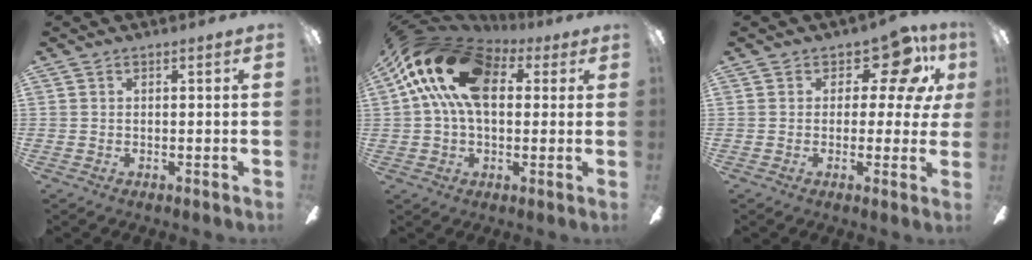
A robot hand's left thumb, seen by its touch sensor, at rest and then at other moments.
{"total": 19.5, "force": [5.5, 12.0, 14.3], "torque": [-0.270, 0.012, 0.096]}
{"total": 10.8, "force": [5.5, 5.9, 7.3], "torque": [-0.101, -0.031, 0.094]}